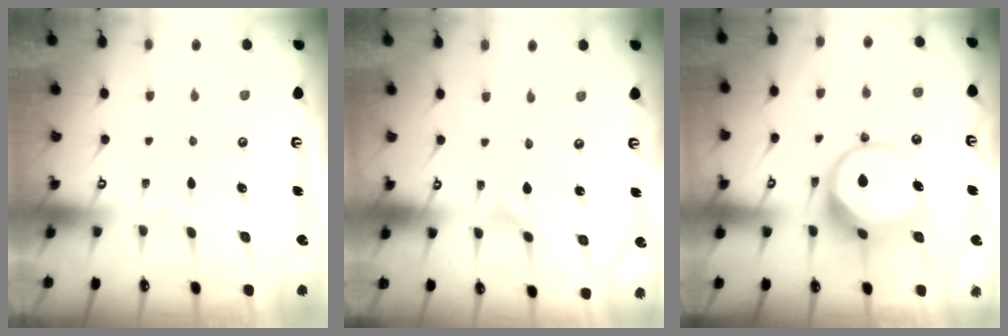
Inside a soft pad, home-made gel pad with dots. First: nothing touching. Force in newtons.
{"total": 1.8, "press": 1.8, "slide": 0.1}
{"total": 11.6, "press": 11.5, "slide": 1.3}